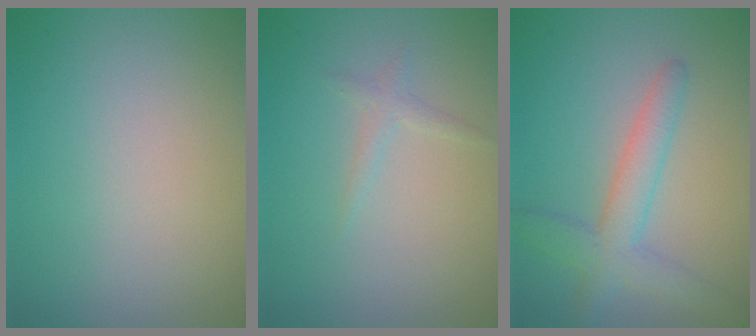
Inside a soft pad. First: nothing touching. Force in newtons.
{"total": 1.0, "press": 1.0, "slide": 0.1}
{"total": 3.9, "press": 3.8, "slide": 0.1}